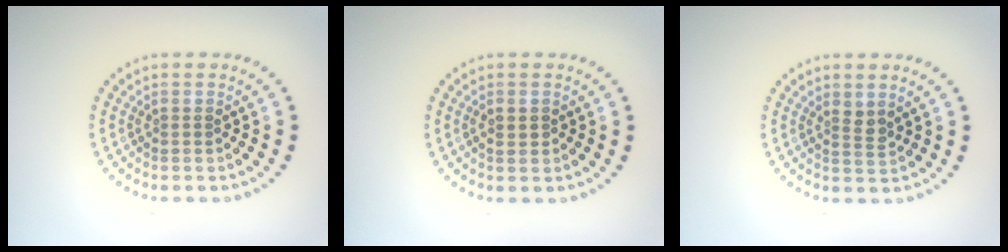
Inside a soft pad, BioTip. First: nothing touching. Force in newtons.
{"total": 0.8, "press": 0.8, "slide": 0.2}
{"total": 1.3, "press": 1.0, "slide": 0.8}